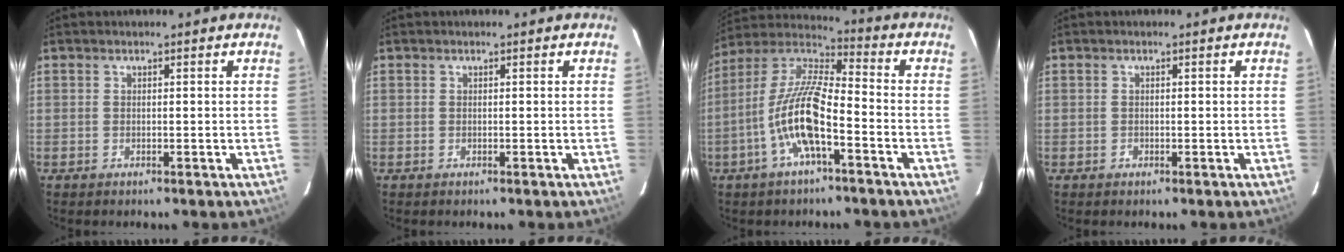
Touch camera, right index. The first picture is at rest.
{"total": 0.0}
{"total": 13.3, "force": [-5.3, 3.2, 11.7], "torque": [-0.235, 0.002, -0.106]}
{"total": 0.8, "force": [-0.3, 0.7, 0.0], "torque": [0.002, 0.002, -0.005]}